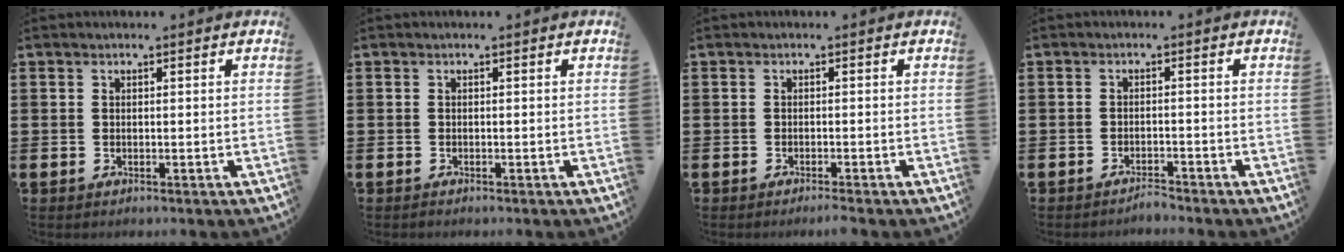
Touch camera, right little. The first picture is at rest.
{"total": 0.0}
{"total": 0.9, "force": [-0.7, -0.1, 0.5], "torque": [-0.007, -0.003, -0.014]}
{"total": 1.5, "force": [-1.5, 0.0, 0.0], "torque": [-0.006, 0.004, -0.031]}